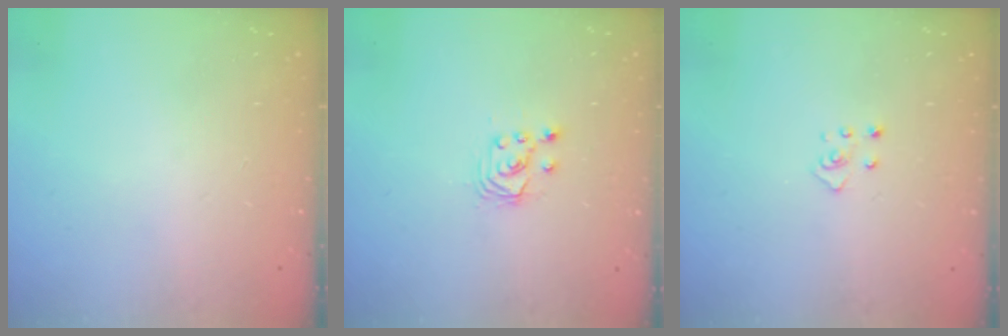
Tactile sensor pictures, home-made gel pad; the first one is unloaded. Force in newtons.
{"total": 2.9, "press": 2.9, "slide": 0.2}
{"total": 2.8, "press": 2.8, "slide": 0.3}